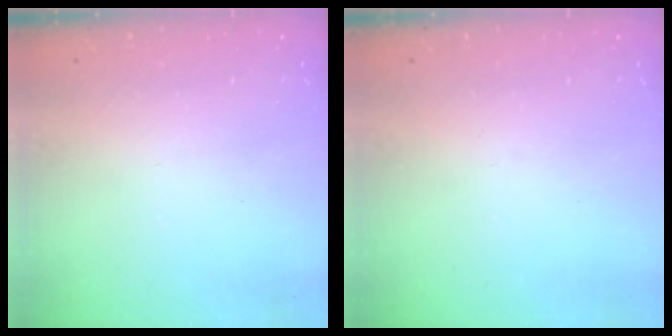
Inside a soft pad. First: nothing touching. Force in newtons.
{"total": 0.0}